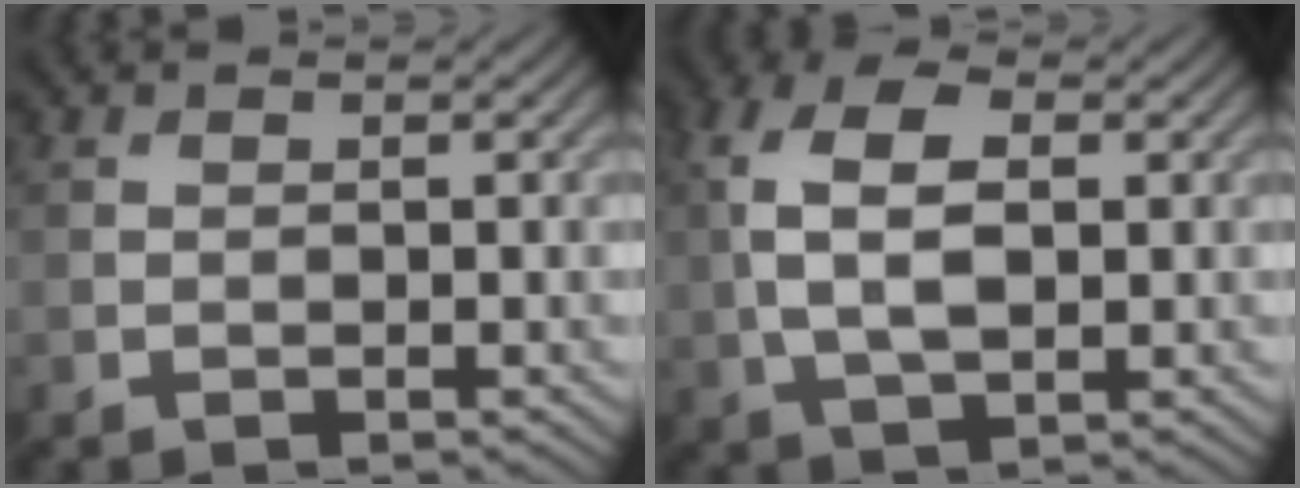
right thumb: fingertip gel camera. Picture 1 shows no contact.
{"total": 7.8, "force": [0.8, 4.3, 6.5], "torque": [-0.151, 0.008, 0.007]}